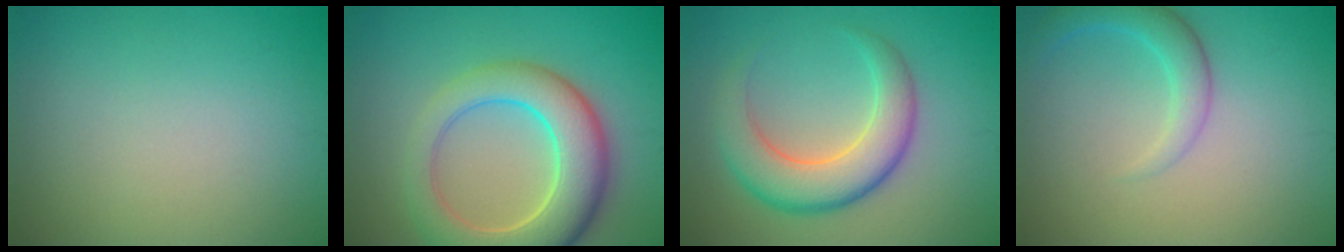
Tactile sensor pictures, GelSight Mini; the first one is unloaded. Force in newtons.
{"total": 8.4, "press": 8.4, "slide": 0.8}
{"total": 6.2, "press": 6.2, "slide": 0.3}
{"total": 2.8, "press": 2.8, "slide": 0.1}